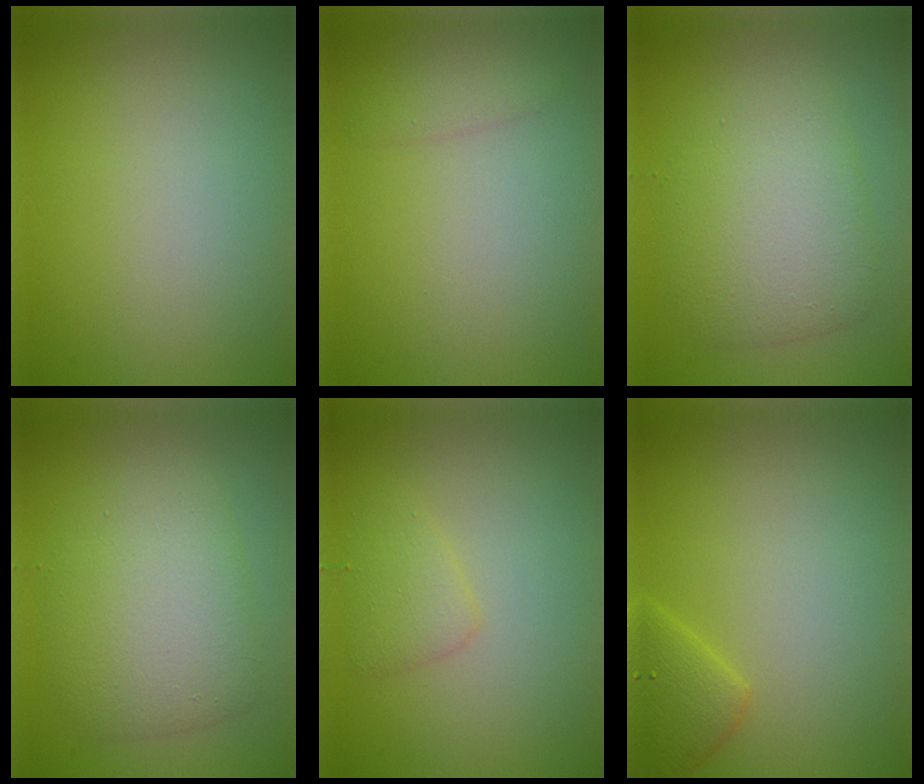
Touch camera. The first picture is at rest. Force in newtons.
{"total": 1.3, "press": 1.3, "slide": 0.0}
{"total": 5.4, "press": 5.4, "slide": 0.0}
{"total": 5.4, "press": 5.4, "slide": 0.0}
{"total": 1.8, "press": 1.8, "slide": 0.1}
{"total": 2.2, "press": 2.2, "slide": 0.3}